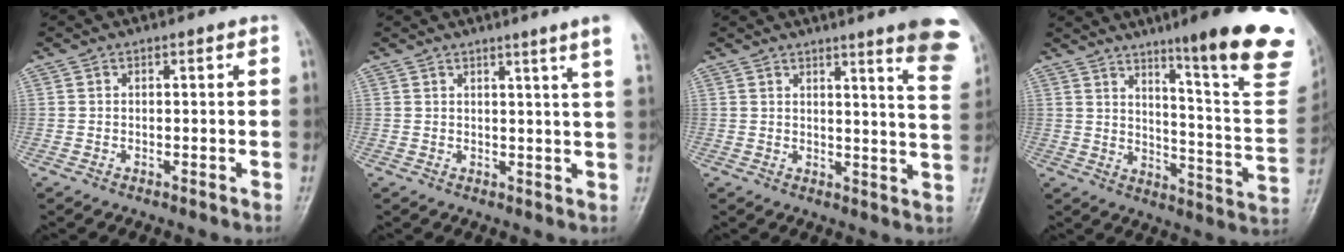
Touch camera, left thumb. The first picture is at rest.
{"total": 6.6, "force": [4.4, -1.1, 4.8], "torque": [-0.064, -0.018, 0.046]}
{"total": 13.0, "force": [8.7, 1.2, 9.6], "torque": [-0.096, -0.045, 0.089]}
{"total": 22.8, "force": [14.3, 2.6, 17.7], "torque": [-0.207, -0.081, 0.196]}